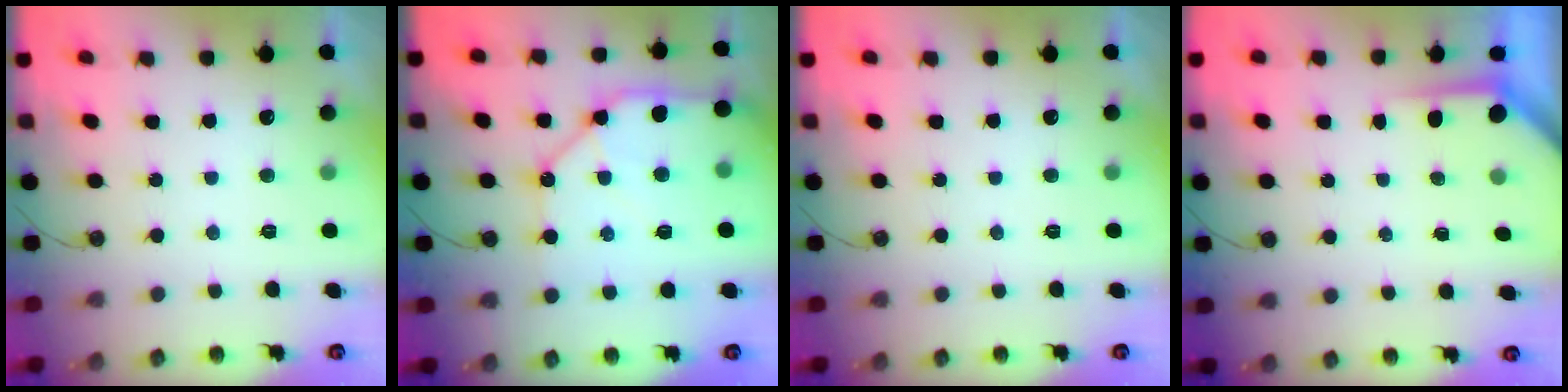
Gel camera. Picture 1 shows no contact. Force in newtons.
{"total": 13.6, "press": 13.5, "slide": 1.4}
{"total": 0.0}
{"total": 3.5, "press": 3.5, "slide": 0.3}